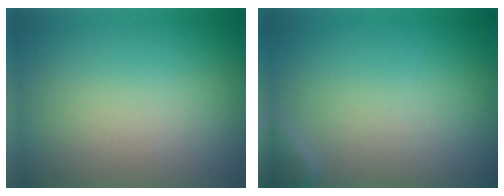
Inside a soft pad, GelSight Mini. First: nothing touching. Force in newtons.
{"total": 1.2, "press": 1.2, "slide": 0.1}